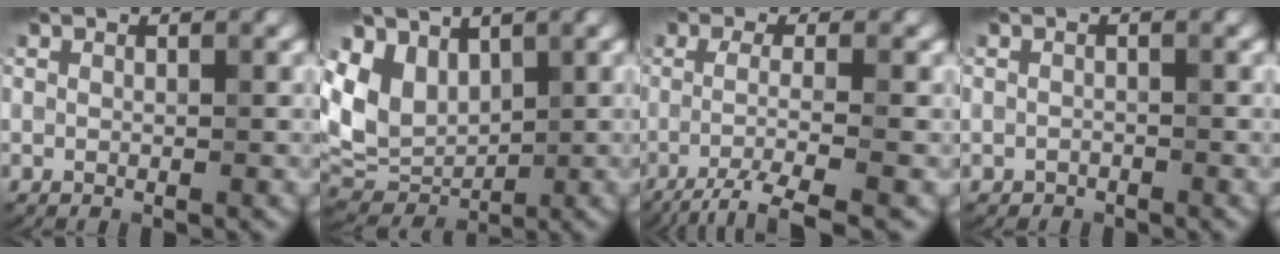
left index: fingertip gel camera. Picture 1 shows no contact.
{"total": 5.7, "force": [2.0, 4.1, 3.4], "torque": [-0.072, -0.007, 0.037]}
{"total": 4.9, "force": [-2.3, 1.0, 4.2], "torque": [-0.068, -0.005, -0.048]}
{"total": 0.8, "force": [-0.6, 0.5, 0.1], "torque": [0.000, -0.001, -0.011]}